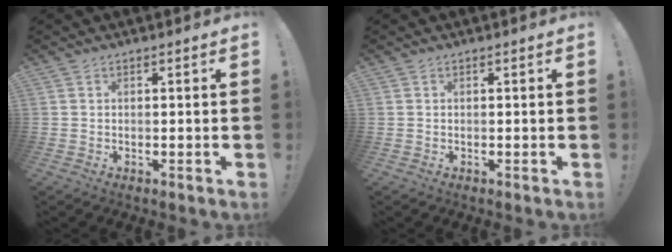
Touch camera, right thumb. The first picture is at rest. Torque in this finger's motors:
{"motor_torque": [0.03, -0.17, 0.42, -0.10, 0.00]}